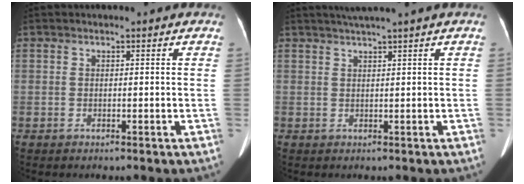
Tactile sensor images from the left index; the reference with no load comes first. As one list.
[{"total": 2.6, "force": [2.0, -0.7, 1.4], "torque": [-0.020, 0.012, 0.040]}]